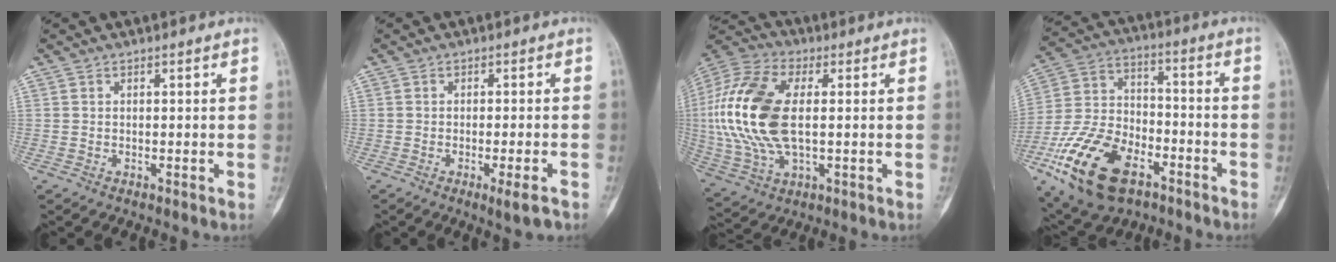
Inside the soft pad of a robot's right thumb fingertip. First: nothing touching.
{"total": 3.9, "force": [-2.2, 0.3, 3.2], "torque": [-0.048, 0.001, -0.031]}
{"total": 20.3, "force": [1.2, 10.9, 17.1], "torque": [-0.382, 0.005, 0.022]}
{"total": 20.7, "force": [-10.7, 11.5, 13.6], "torque": [-0.257, 0.052, -0.188]}